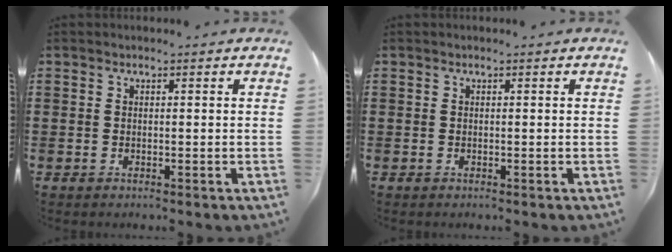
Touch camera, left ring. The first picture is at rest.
{"total": 0.0}